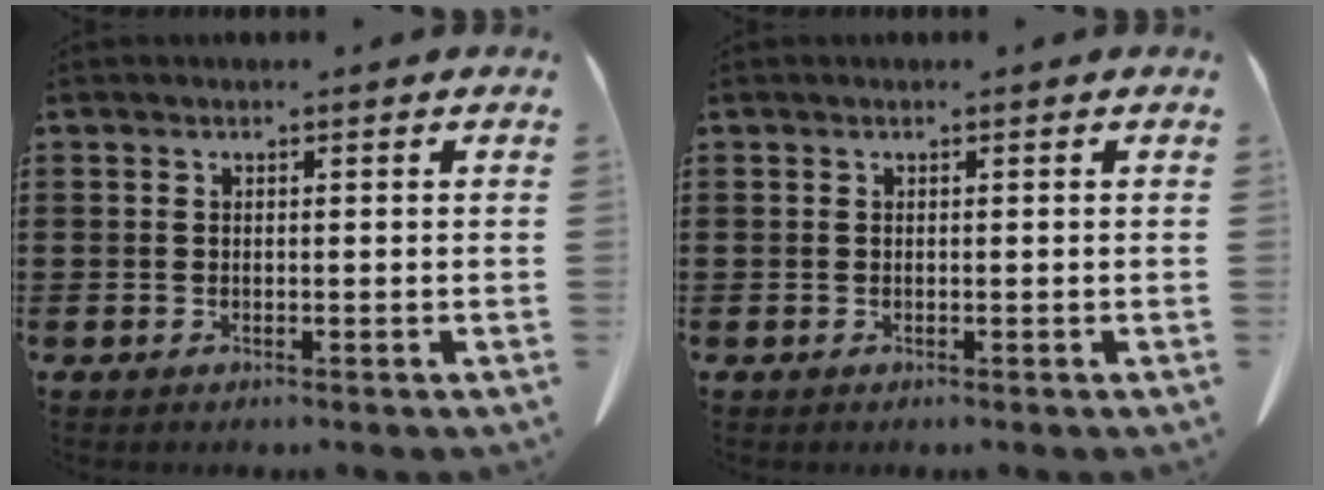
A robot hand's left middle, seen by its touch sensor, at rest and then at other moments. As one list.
[{"total": 0.0}]